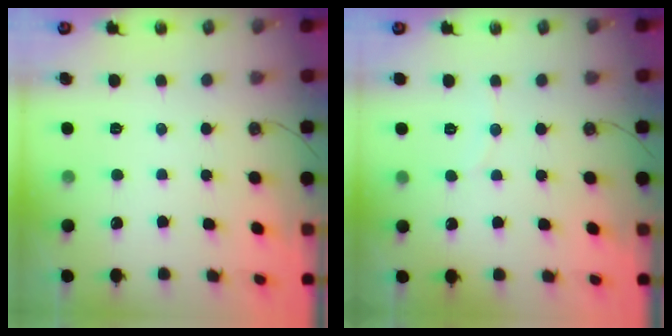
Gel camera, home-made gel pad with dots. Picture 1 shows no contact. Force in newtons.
{"total": 2.4, "press": 2.4, "slide": 0.2}